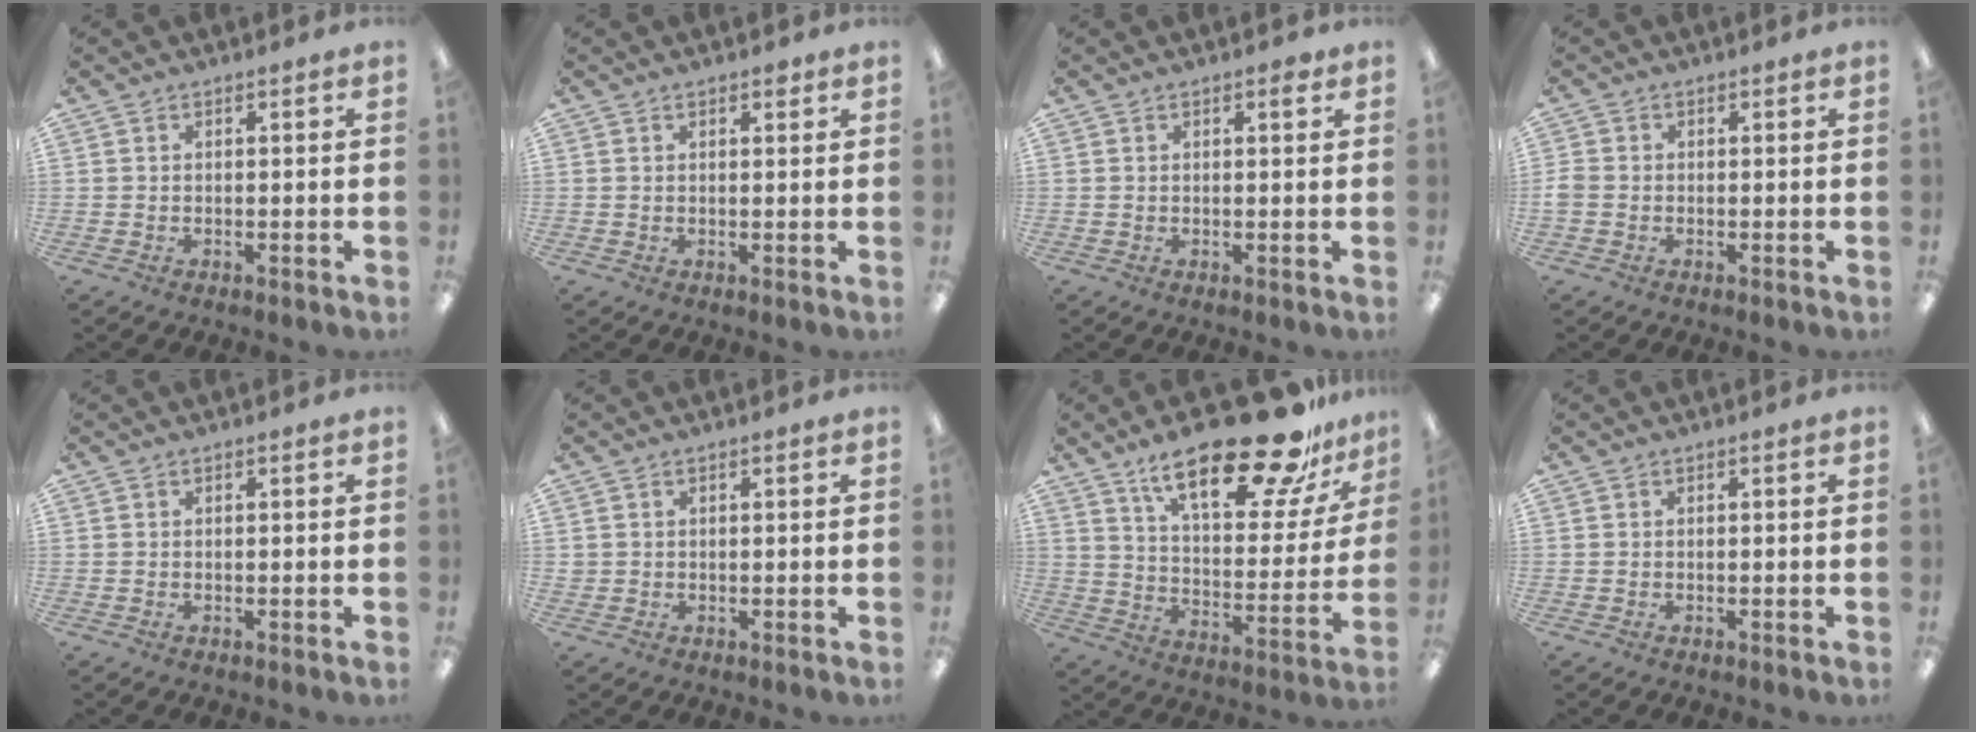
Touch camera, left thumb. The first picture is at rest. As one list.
[{"total": 1.5, "force": [1.0, 0.7, 0.8], "torque": [-0.009, -0.002, 0.017]}, {"total": 1.4, "force": [0.9, 0.6, 1.0], "torque": [-0.004, -0.005, 0.011]}, {"total": 2.0, "force": [-0.5, 1.6, 1.0], "torque": [-0.015, 0.004, -0.008]}, {"total": 0.0}, {"total": 0.9, "force": [0.3, 0.9, 0.1], "torque": [-0.003, 0.004, 0.006]}, {"total": 26.8, "force": [18.5, 9.3, 17.0], "torque": [-0.257, -0.111, 0.302]}, {"total": 0.0}]